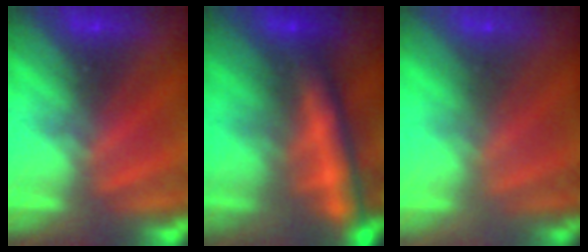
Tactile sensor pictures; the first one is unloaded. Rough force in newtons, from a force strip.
{"total": 6.1}
{"total": 8.5}